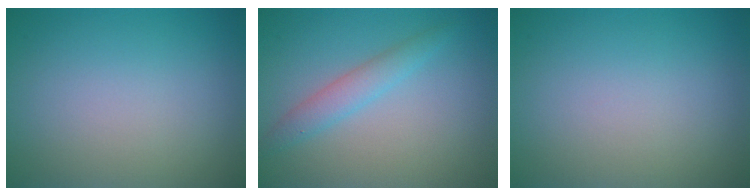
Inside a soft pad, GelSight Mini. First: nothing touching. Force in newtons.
{"total": 2.3, "press": 2.3, "slide": 0.1}
{"total": 0.0}